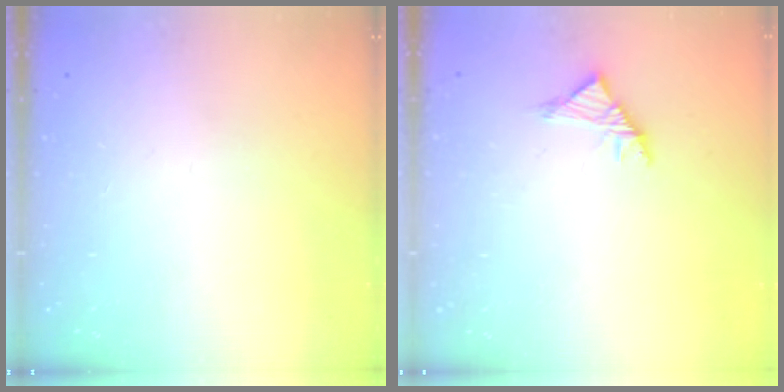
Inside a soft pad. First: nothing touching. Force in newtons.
{"total": 3.0, "press": 2.9, "slide": 0.9}